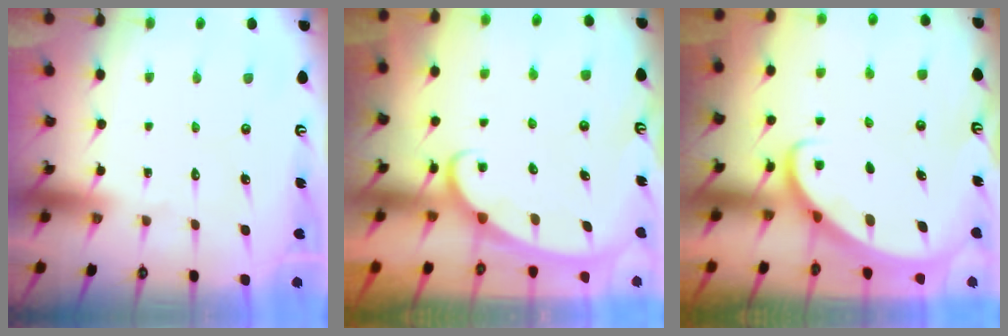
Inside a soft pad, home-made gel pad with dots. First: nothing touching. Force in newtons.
{"total": 2.3, "press": 2.3, "slide": 0.4}
{"total": 2.4, "press": 2.3, "slide": 0.3}